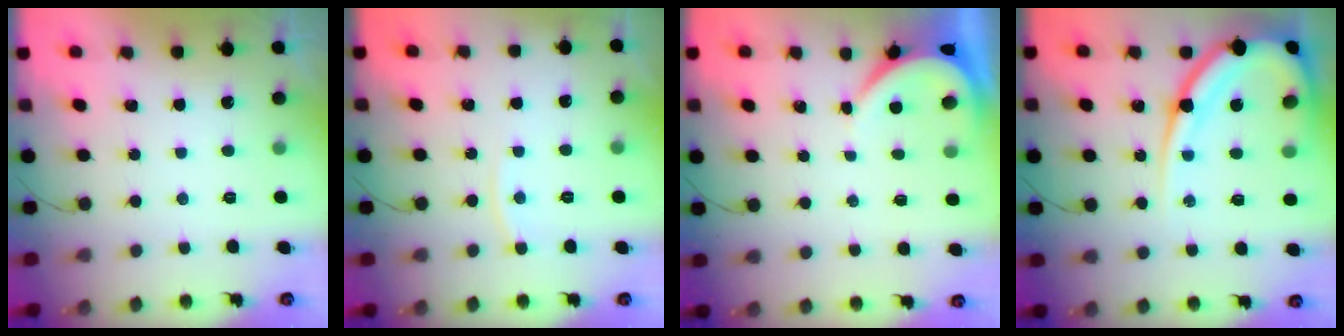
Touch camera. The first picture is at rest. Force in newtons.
{"total": 4.3, "press": 4.3, "slide": 0.5}
{"total": 3.4, "press": 3.4, "slide": 0.5}
{"total": 16.8, "press": 16.7, "slide": 1.8}